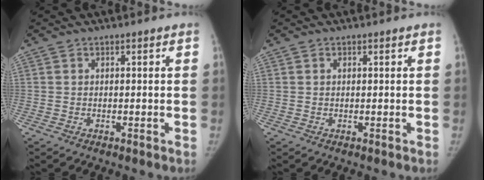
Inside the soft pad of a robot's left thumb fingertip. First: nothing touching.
{"total": 0.0}